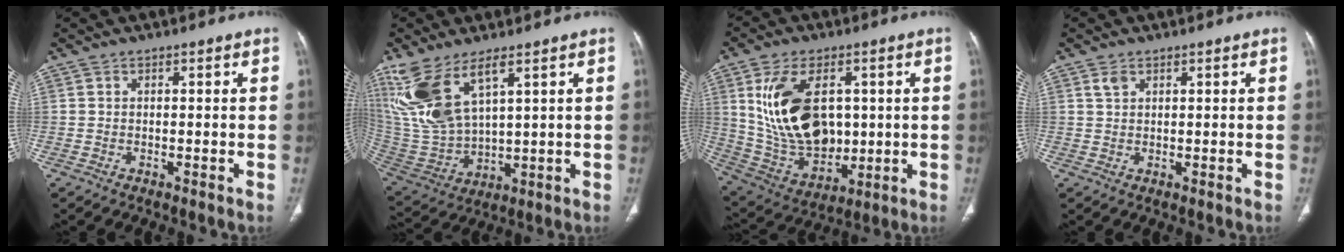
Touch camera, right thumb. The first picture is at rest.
{"total": 14.9, "force": [7.8, 6.0, 11.1], "torque": [-0.240, -0.031, 0.182]}
{"total": 19.0, "force": [3.5, 12.1, 14.2], "torque": [-0.237, -0.014, 0.087]}
{"total": 1.6, "force": [0.9, 1.0, 0.9], "torque": [-0.015, 0.001, 0.022]}